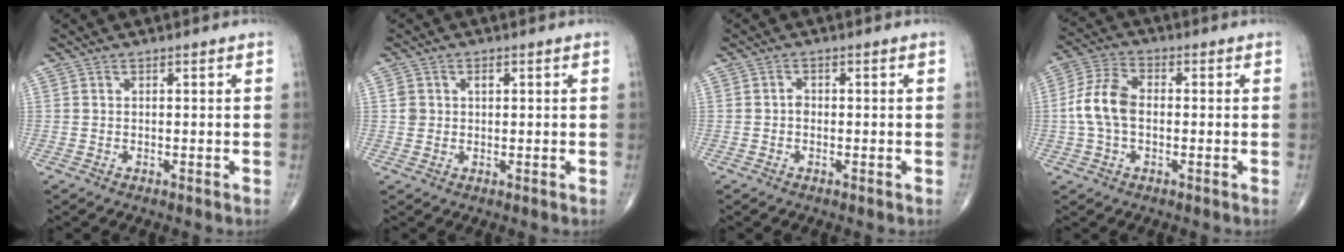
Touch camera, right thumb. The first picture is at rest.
{"total": 2.4, "force": [0.6, 2.0, 1.2], "torque": [-0.010, -0.002, 0.013]}
{"total": 1.3, "force": [-0.3, 1.0, 0.8], "torque": [-0.005, 0.004, -0.008]}
{"total": 8.8, "force": [-0.5, 5.5, 6.8], "torque": [-0.142, 0.024, -0.018]}